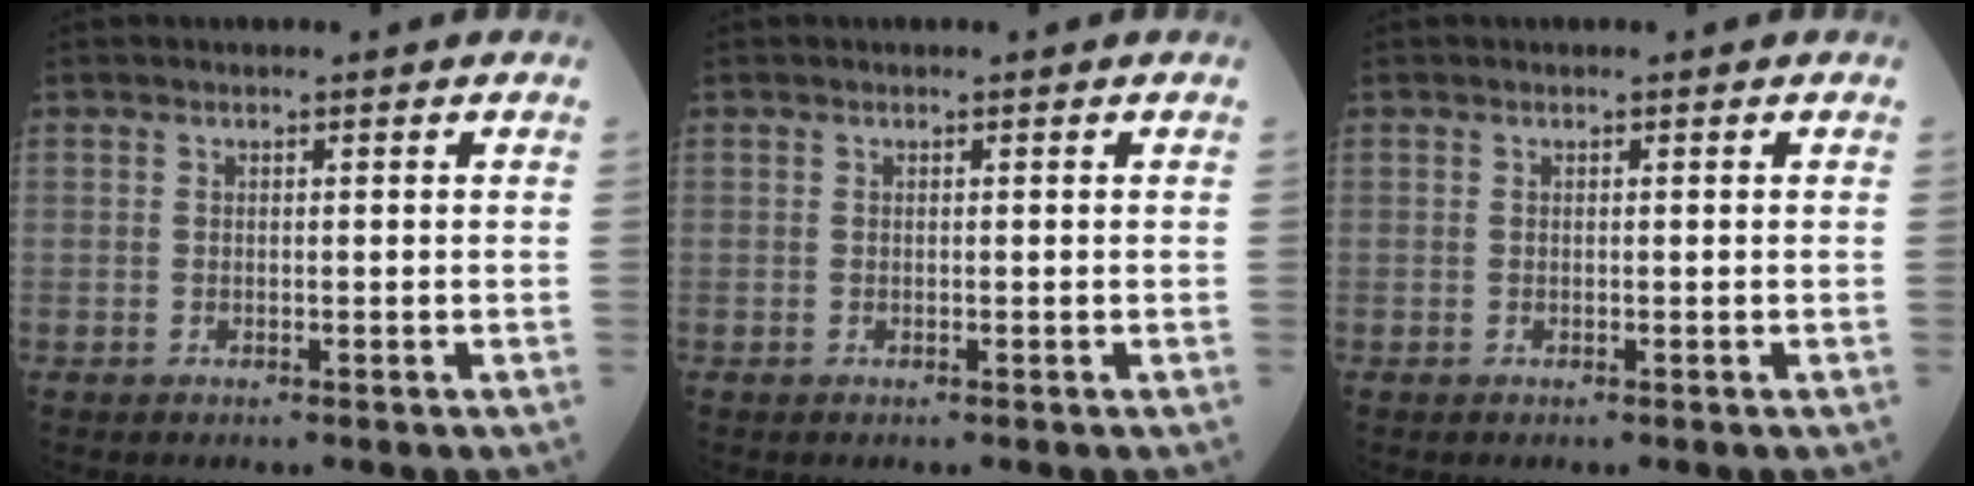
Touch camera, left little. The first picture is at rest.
{"total": 0.0}
{"total": 0.0}